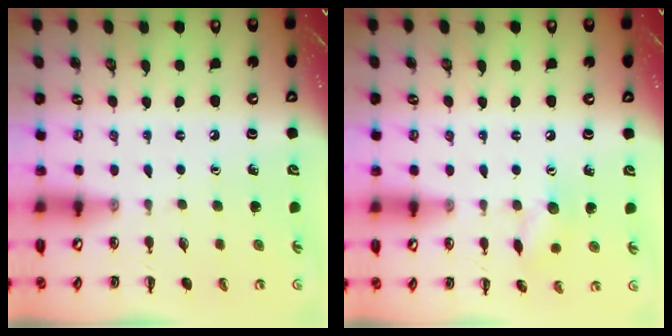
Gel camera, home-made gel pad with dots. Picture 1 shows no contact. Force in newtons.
{"total": 7.3, "press": 7.2, "slide": 1.1}